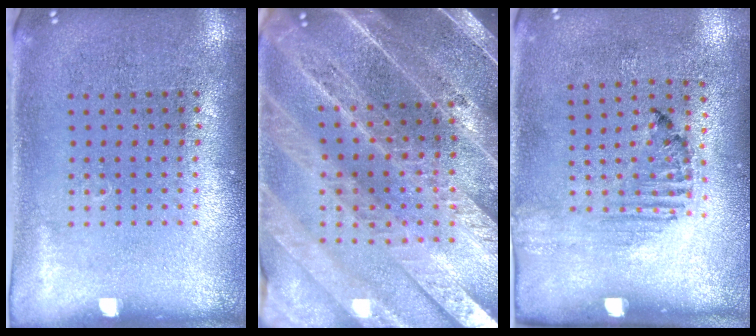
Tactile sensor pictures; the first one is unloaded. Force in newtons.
{"total": 5.0, "press": 4.4, "slide": 2.4}
{"total": 1.5, "press": 1.2, "slide": 0.8}